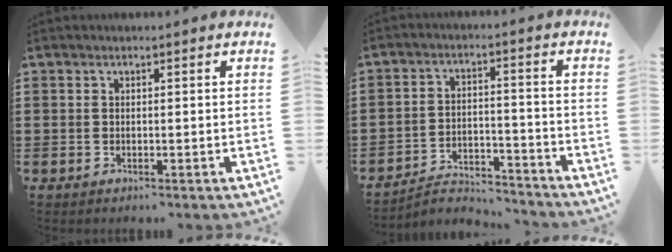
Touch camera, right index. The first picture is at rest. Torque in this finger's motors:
{"motor_torque": [-1.46, 0.38, -1.05, -0.21]}